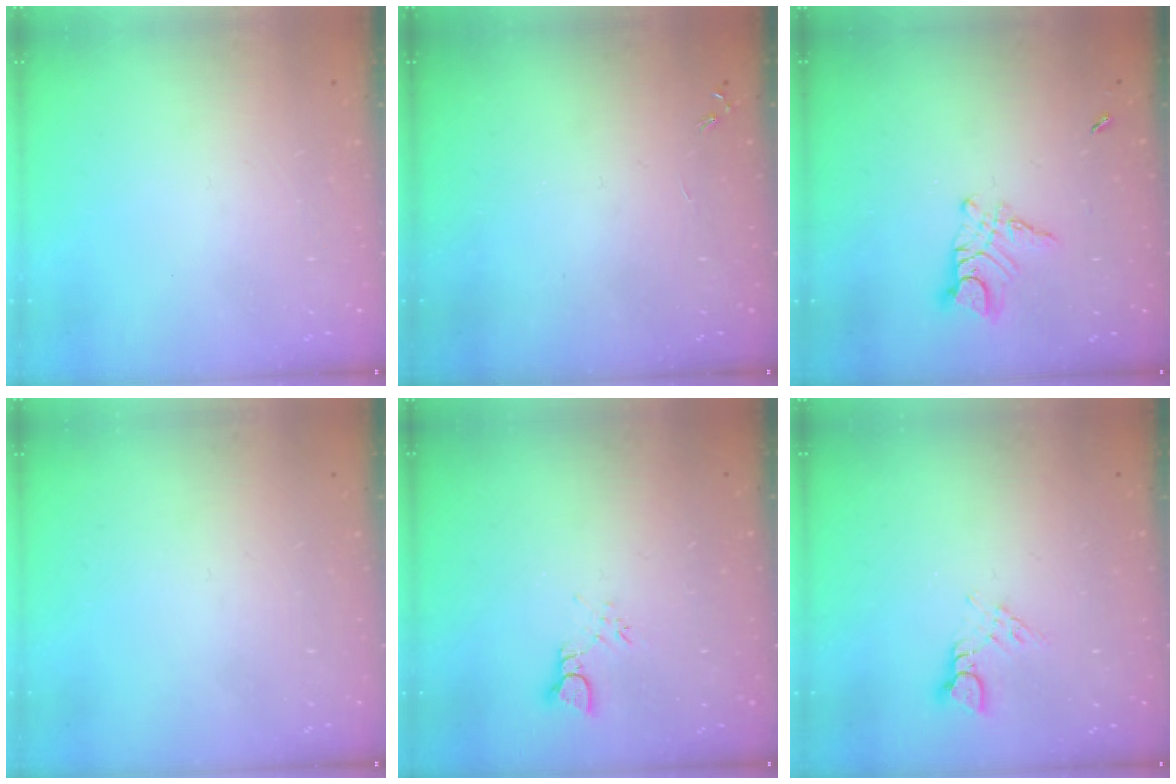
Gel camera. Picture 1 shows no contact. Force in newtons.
{"total": 0.0}
{"total": 7.3, "press": 7.2, "slide": 0.6}
{"total": 0.0}
{"total": 3.4, "press": 3.4, "slide": 0.3}
{"total": 4.0, "press": 4.0, "slide": 0.4}